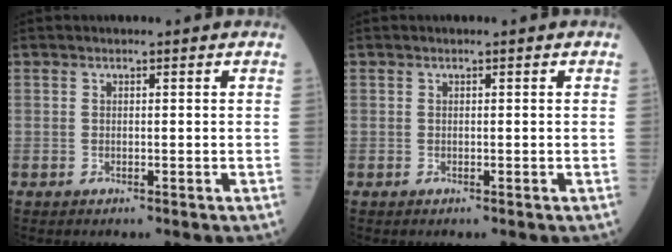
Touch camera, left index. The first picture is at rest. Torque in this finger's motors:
{"motor_torque": [0.03, 0.03, 0.00, 0.00]}